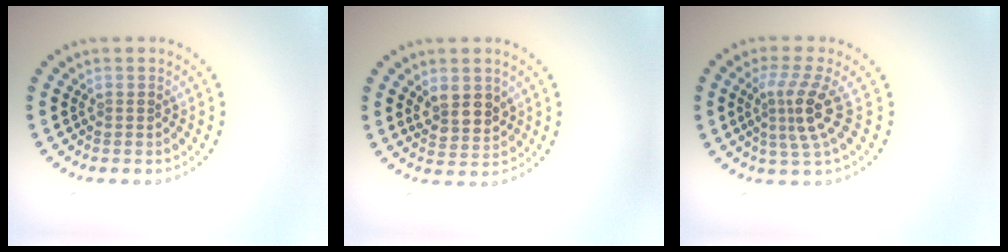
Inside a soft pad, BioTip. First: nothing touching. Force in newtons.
{"total": 2.8, "press": 2.6, "slide": 1.1}
{"total": 3.7, "press": 2.7, "slide": 2.5}